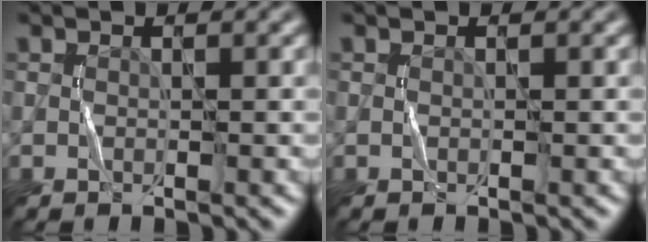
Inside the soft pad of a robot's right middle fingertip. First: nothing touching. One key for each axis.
{"total": 0.0}